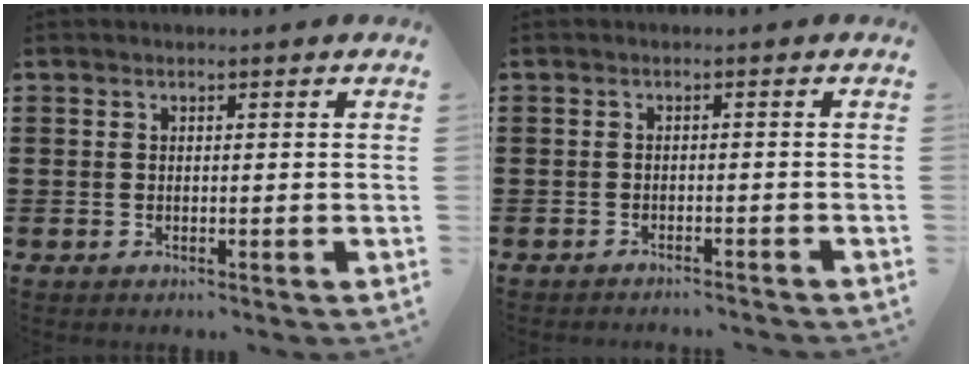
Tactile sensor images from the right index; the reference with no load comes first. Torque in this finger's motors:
{"motor_torque": [0.41, 0.48, -0.04, -0.03]}